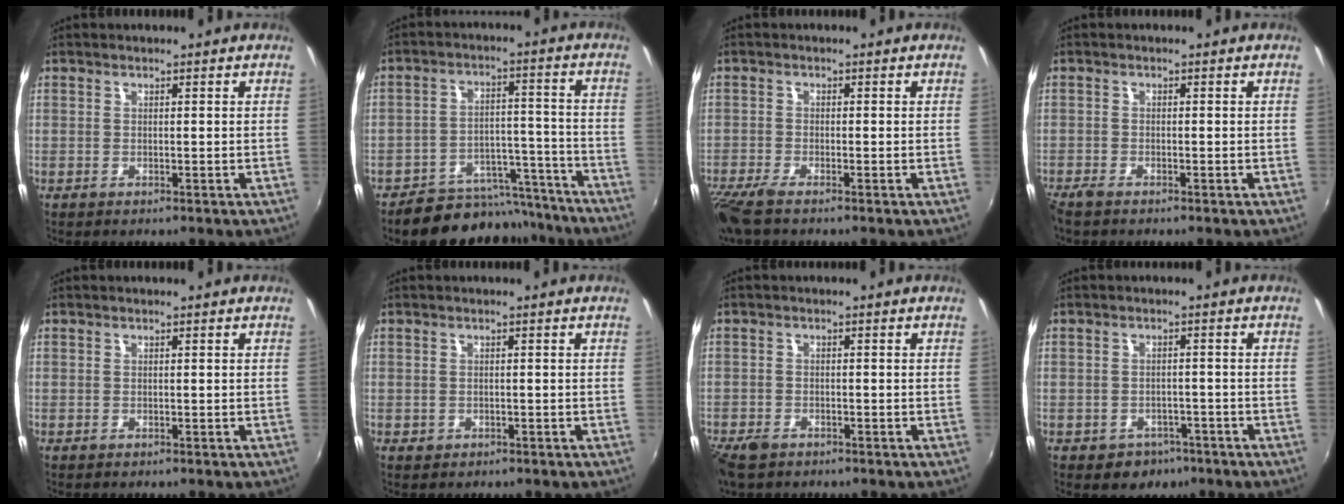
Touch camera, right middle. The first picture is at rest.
{"total": 13.7, "force": [-12.4, 5.5, 2.1], "torque": [-0.040, 0.042, -0.162]}
{"total": 5.0, "force": [-3.9, 0.5, 3.1], "torque": [-0.080, -0.022, -0.078]}
{"total": 2.3, "force": [-2.0, 0.5, 1.0], "torque": [-0.025, -0.011, -0.041]}
{"total": 0.0}
{"total": 1.3, "force": [-0.5, 1.1, 0.4], "torque": [-0.008, -0.004, -0.006]}
{"total": 4.8, "force": [-3.5, 2.4, 2.1], "torque": [-0.060, -0.015, -0.068]}
{"total": 5.4, "force": [-3.2, 4.1, 1.3], "torque": [-0.039, -0.002, -0.037]}